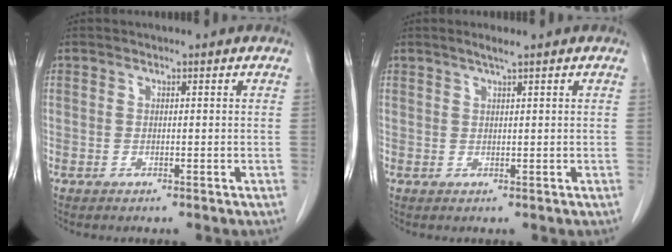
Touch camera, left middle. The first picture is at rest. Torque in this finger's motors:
{"motor_torque": [0.18, -0.17, -0.01, 0.01]}